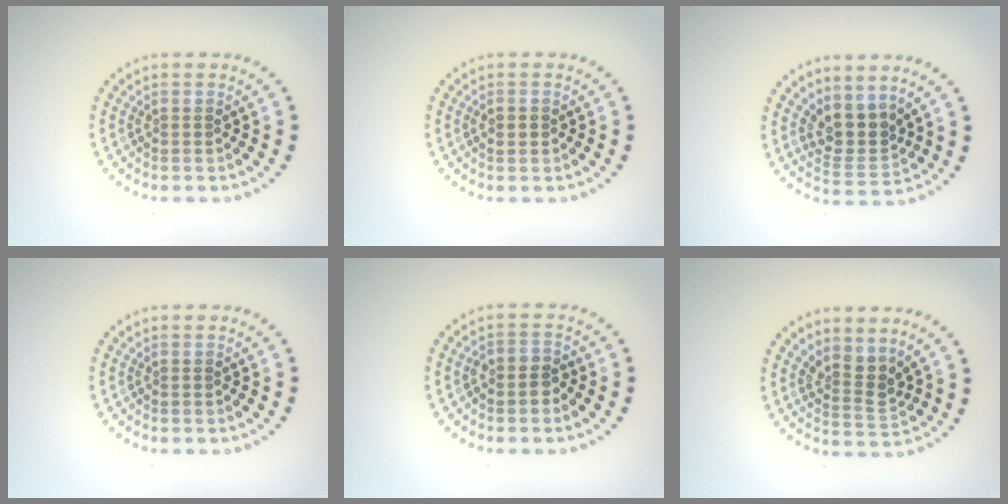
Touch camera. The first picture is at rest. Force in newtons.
{"total": 1.4, "press": 1.4, "slide": 0.1}
{"total": 3.2, "press": 2.5, "slide": 2.1}
{"total": 0.0}
{"total": 1.6, "press": 1.4, "slide": 0.7}
{"total": 2.7, "press": 2.0, "slide": 1.8}